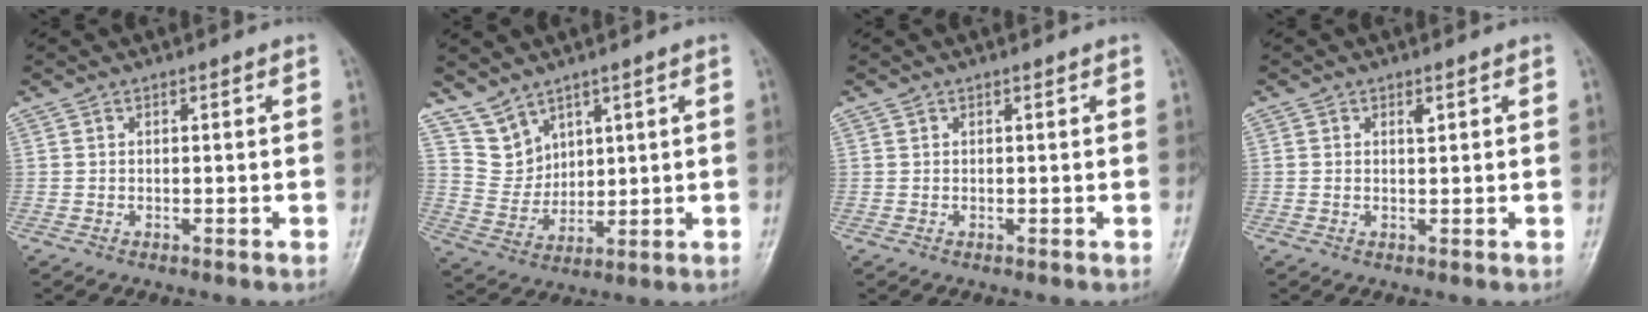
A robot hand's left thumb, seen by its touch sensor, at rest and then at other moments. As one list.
[{"total": 6.0, "force": [4.8, 3.6, 0.6], "torque": [0.012, -0.037, 0.114]}, {"total": 0.0}, {"total": 1.1, "force": [0.5, 0.4, 0.8], "torque": [-0.009, -0.002, 0.009]}]